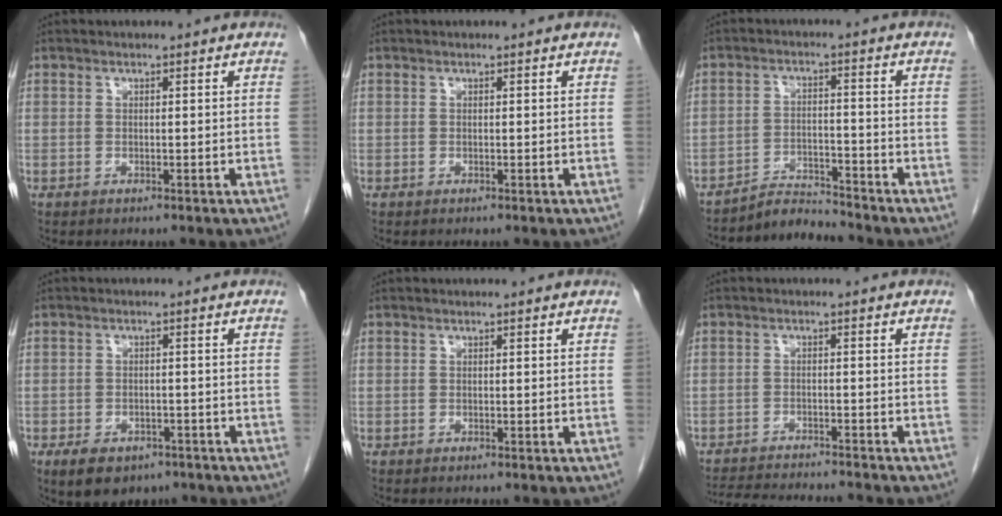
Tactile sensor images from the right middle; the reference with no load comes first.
{"total": 0.0}
{"total": 4.3, "force": [-4.3, -0.5, -0.7], "torque": [0.014, -0.006, -0.072]}
{"total": 7.4, "force": [-4.8, 4.3, 3.6], "torque": [-0.054, 0.001, -0.067]}
{"total": 0.0}
{"total": 10.4, "force": [-9.9, 0.0, 3.2], "torque": [-0.046, -0.008, -0.147]}